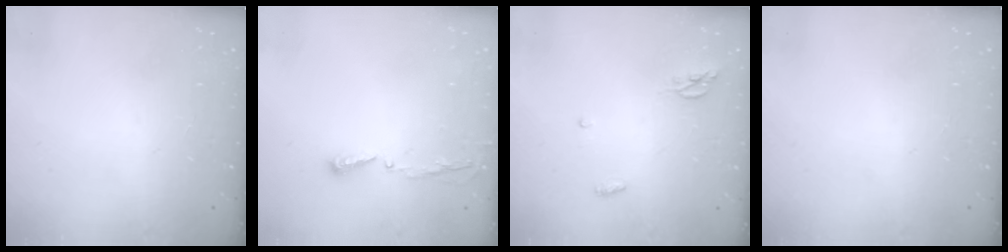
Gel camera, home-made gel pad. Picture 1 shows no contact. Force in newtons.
{"total": 3.4, "press": 3.4, "slide": 0.4}
{"total": 4.9, "press": 4.9, "slide": 0.2}
{"total": 0.0}